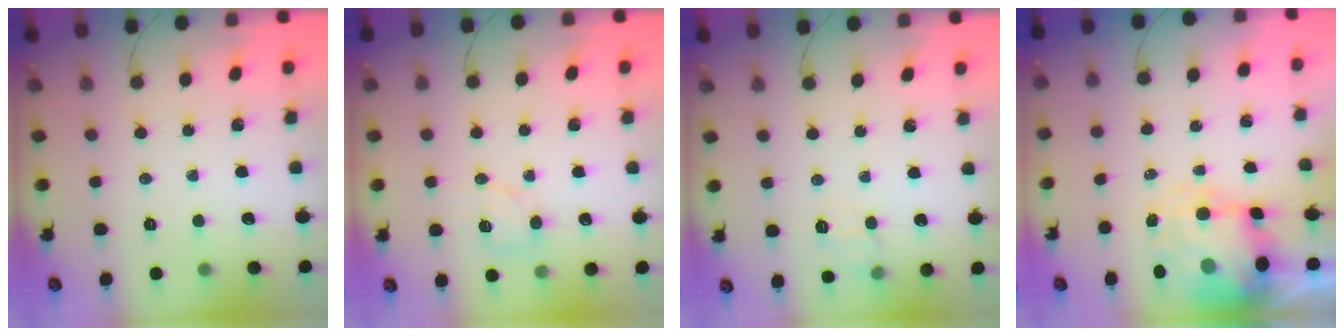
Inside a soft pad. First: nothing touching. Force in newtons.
{"total": 5.2, "press": 4.9, "slide": 1.6}
{"total": 7.4, "press": 7.2, "slide": 1.8}
{"total": 7.7, "press": 7.4, "slide": 2.1}